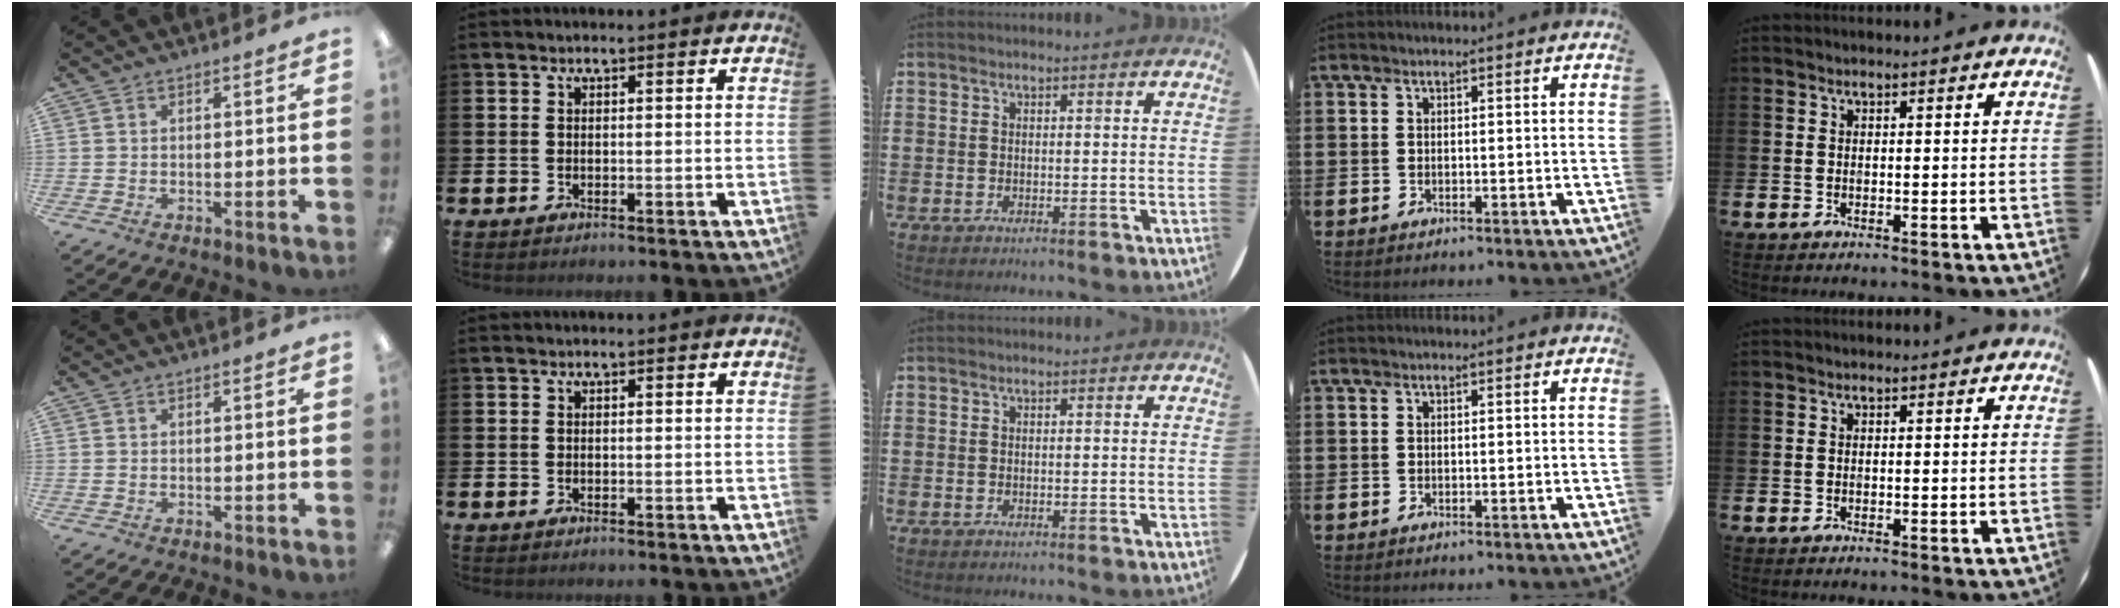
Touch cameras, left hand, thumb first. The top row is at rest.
{}